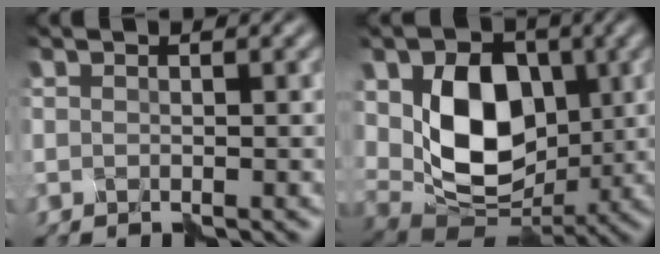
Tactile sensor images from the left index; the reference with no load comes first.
{"total": 8.7, "force": [1.4, 6.4, 5.7], "torque": [-0.113, -0.012, 0.038]}